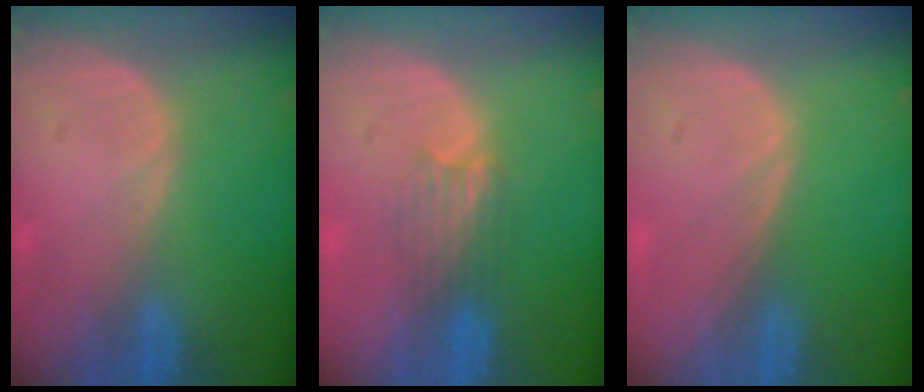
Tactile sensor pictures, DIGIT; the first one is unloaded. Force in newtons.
{"total": 3.2, "press": 3.2, "slide": 0.2}
{"total": 0.0}